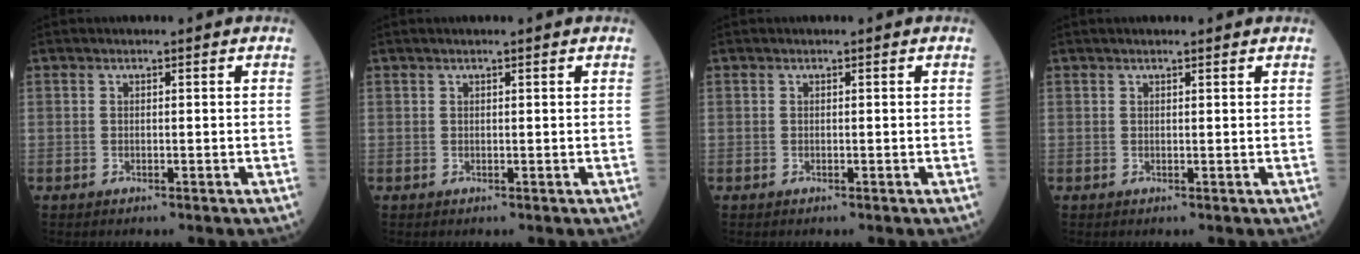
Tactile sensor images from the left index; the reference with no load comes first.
{"total": 1.7, "force": [1.4, -0.1, 1.0], "torque": [-0.013, 0.017, 0.023]}
{"total": 0.0}
{"total": 3.1, "force": [2.7, 0.4, 1.5], "torque": [-0.017, 0.024, 0.036]}